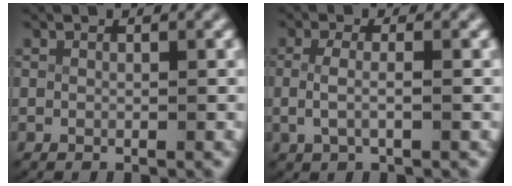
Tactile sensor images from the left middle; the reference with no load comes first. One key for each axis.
{"total": 2.3, "fx": -0.4, "fy": 1.0, "fz": 2.0, "tx": -0.055, "ty": -0.009, "tz": -0.003}